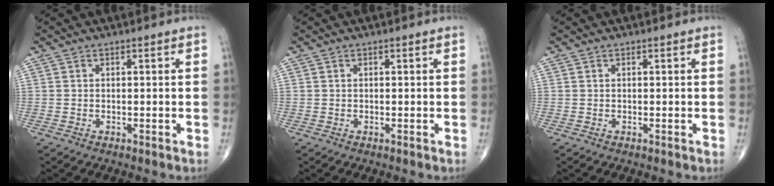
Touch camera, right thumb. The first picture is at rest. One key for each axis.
{"total": 0.0}
{"total": 0.0}